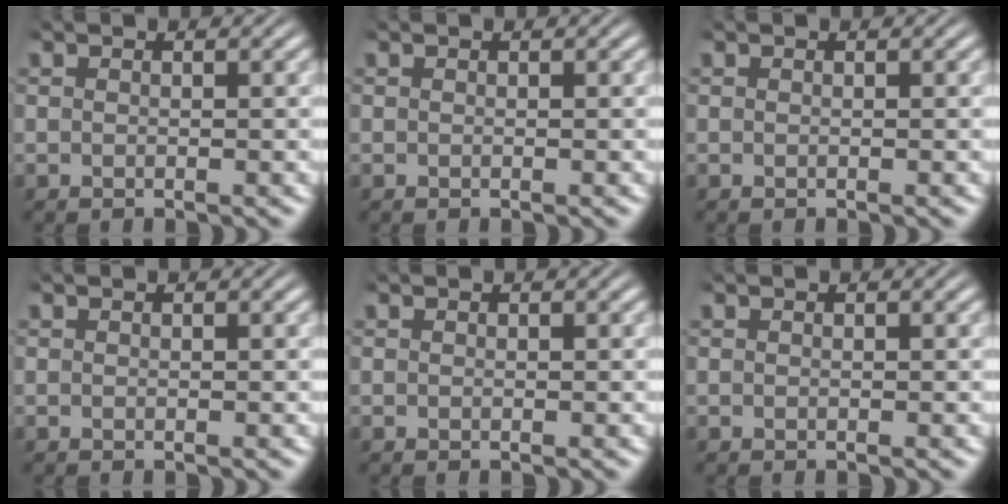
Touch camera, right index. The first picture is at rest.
{"total": 0.0}
{"total": 0.0}
{"total": 0.0}
{"total": 0.0}
{"total": 0.0}